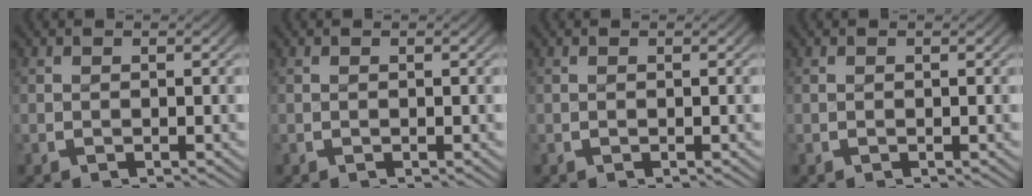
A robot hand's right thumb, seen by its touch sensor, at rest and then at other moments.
{"total": 0.0}
{"total": 0.0}
{"total": 0.0}